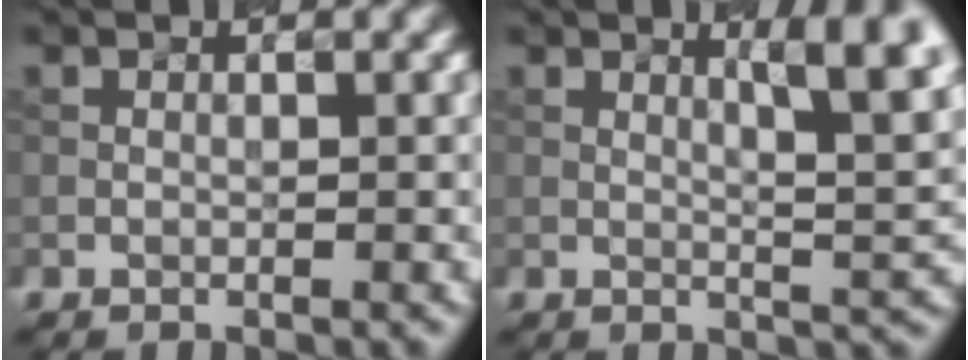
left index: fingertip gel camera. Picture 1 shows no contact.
{"total": 5.7, "force": [2.3, 1.2, 5.1], "torque": [-0.060, 0.003, 0.044]}